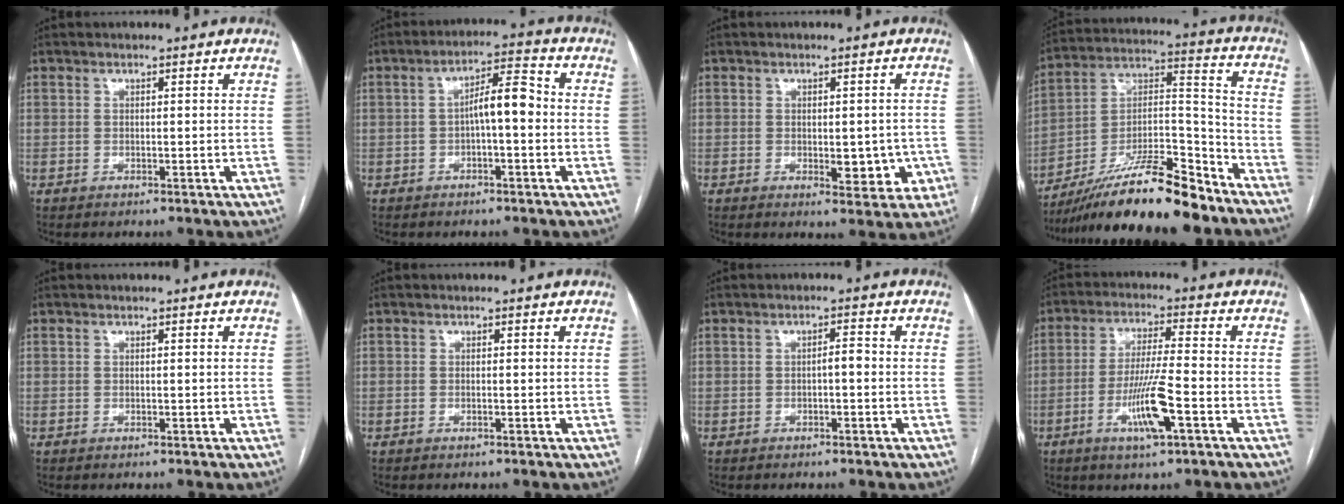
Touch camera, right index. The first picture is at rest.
{"total": 6.1, "force": [-0.5, 1.5, 5.9], "torque": [-0.097, 0.026, -0.009]}
{"total": 5.8, "force": [-1.4, 2.9, 4.9], "torque": [-0.048, 0.005, -0.010]}
{"total": 20.8, "force": [-16.9, 3.0, 11.7], "torque": [-0.202, 0.007, -0.295]}
{"total": 0.0}
{"total": 0.0}
{"total": 1.7, "force": [-0.4, 0.5, 1.6], "torque": [-0.022, 0.005, -0.008]}
{"total": 8.9, "force": [-3.6, 0.2, 8.2], "torque": [-0.157, -0.009, -0.066]}